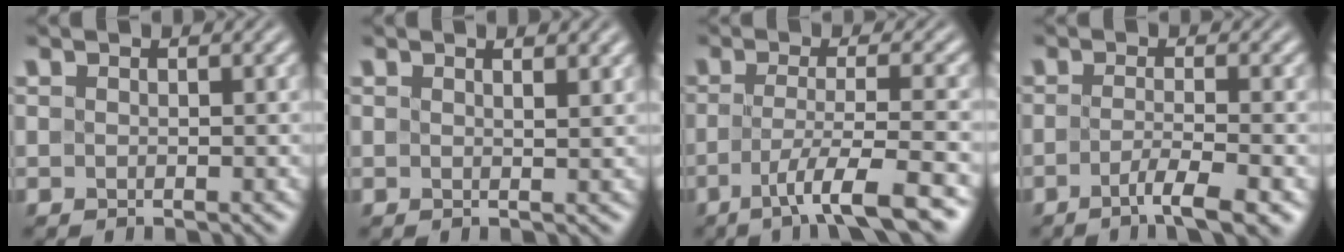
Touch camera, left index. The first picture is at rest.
{"total": 1.9, "force": [1.1, 0.6, 1.4], "torque": [-0.008, 0.005, 0.001]}
{"total": 6.6, "force": [-3.3, 1.1, 5.6], "torque": [-0.086, -0.008, -0.057]}
{"total": 3.9, "force": [-2.0, 0.6, 3.3], "torque": [-0.049, -0.003, -0.043]}